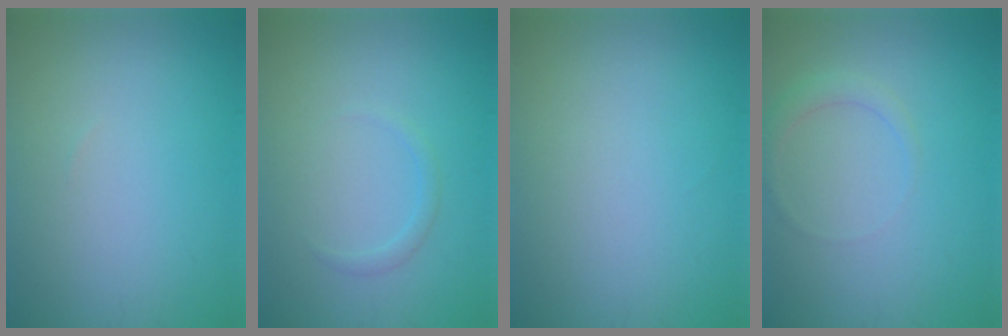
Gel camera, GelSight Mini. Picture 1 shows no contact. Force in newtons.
{"total": 0.9, "press": 0.9, "slide": 0.1}
{"total": 0.0}
{"total": 1.5, "press": 1.5, "slide": 0.1}